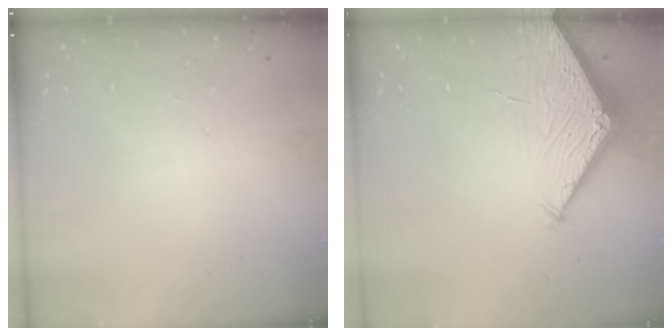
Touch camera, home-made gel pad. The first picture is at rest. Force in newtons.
{"total": 4.2, "press": 4.2, "slide": 0.5}